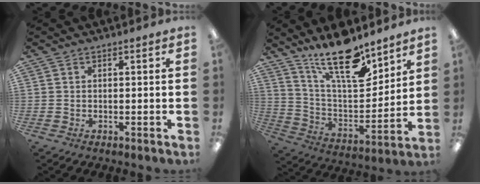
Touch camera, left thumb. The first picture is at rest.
{"total": 19.6, "force": [14.2, 7.1, 11.5], "torque": [-0.200, -0.083, 0.243]}